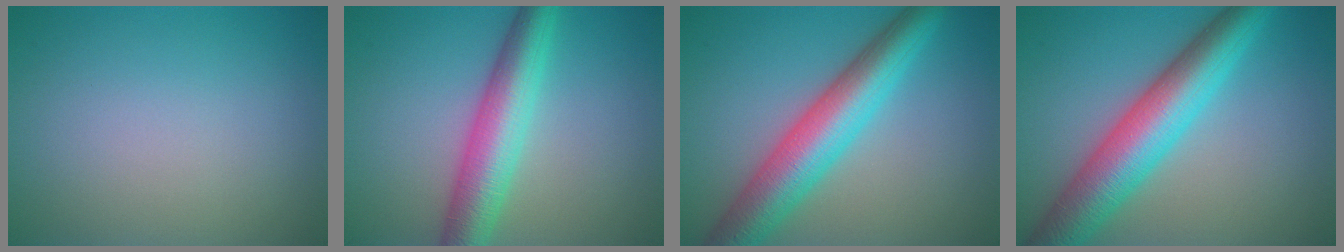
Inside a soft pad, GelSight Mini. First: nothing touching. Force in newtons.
{"total": 6.3, "press": 6.3, "slide": 0.1}
{"total": 7.8, "press": 7.8, "slide": 0.2}
{"total": 8.5, "press": 8.5, "slide": 0.0}